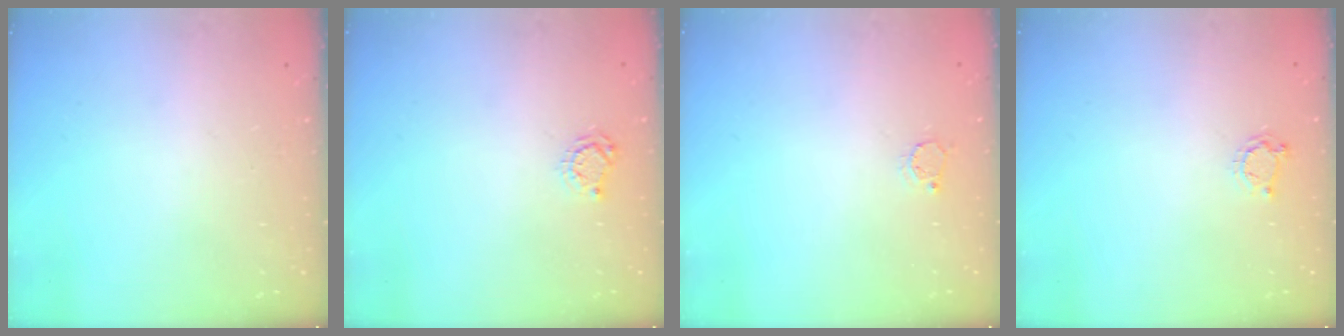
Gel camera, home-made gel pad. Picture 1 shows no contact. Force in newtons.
{"total": 4.8, "press": 4.7, "slide": 0.6}
{"total": 2.6, "press": 2.6, "slide": 0.3}
{"total": 3.7, "press": 3.7, "slide": 0.5}